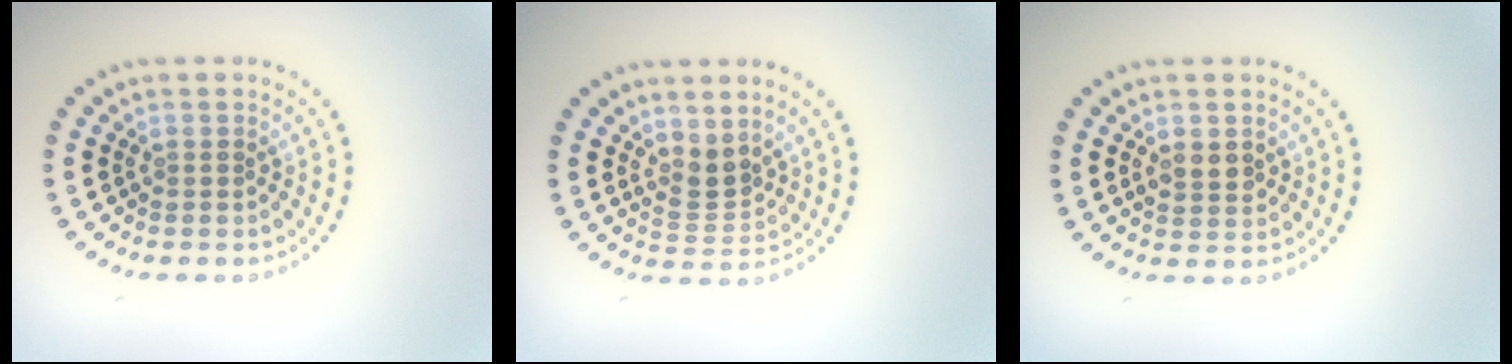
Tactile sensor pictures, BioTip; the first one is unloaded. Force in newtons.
{"total": 2.3, "press": 1.6, "slide": 1.6}
{"total": 1.8, "press": 1.8, "slide": 0.3}